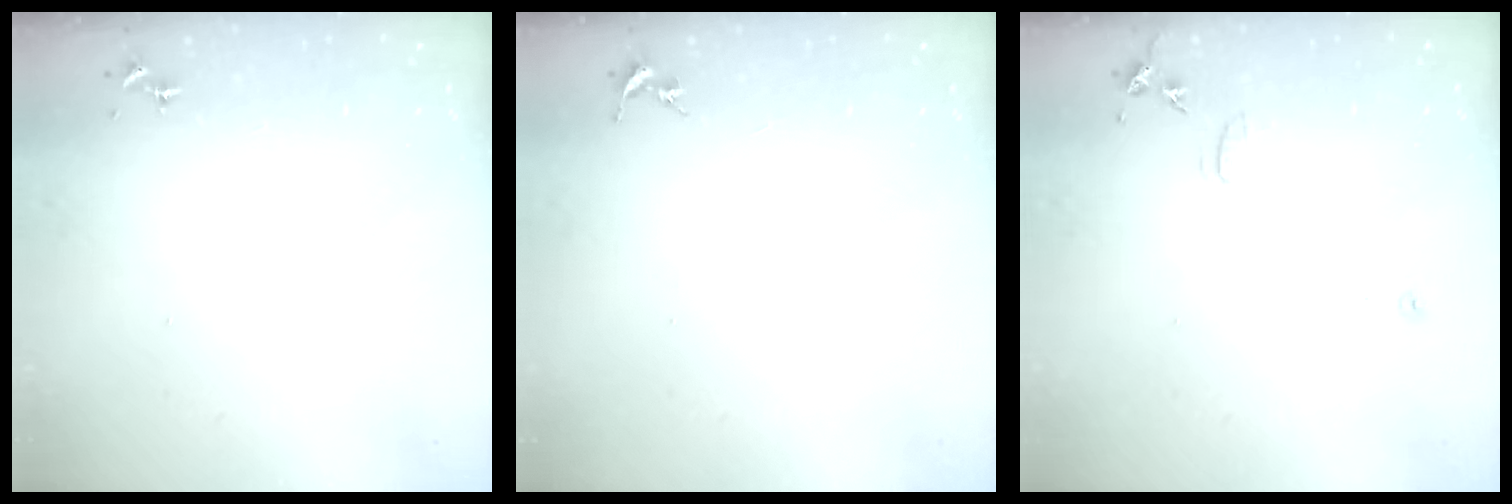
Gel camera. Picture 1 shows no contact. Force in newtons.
{"total": 0.0}
{"total": 7.0, "press": 7.0, "slide": 0.6}